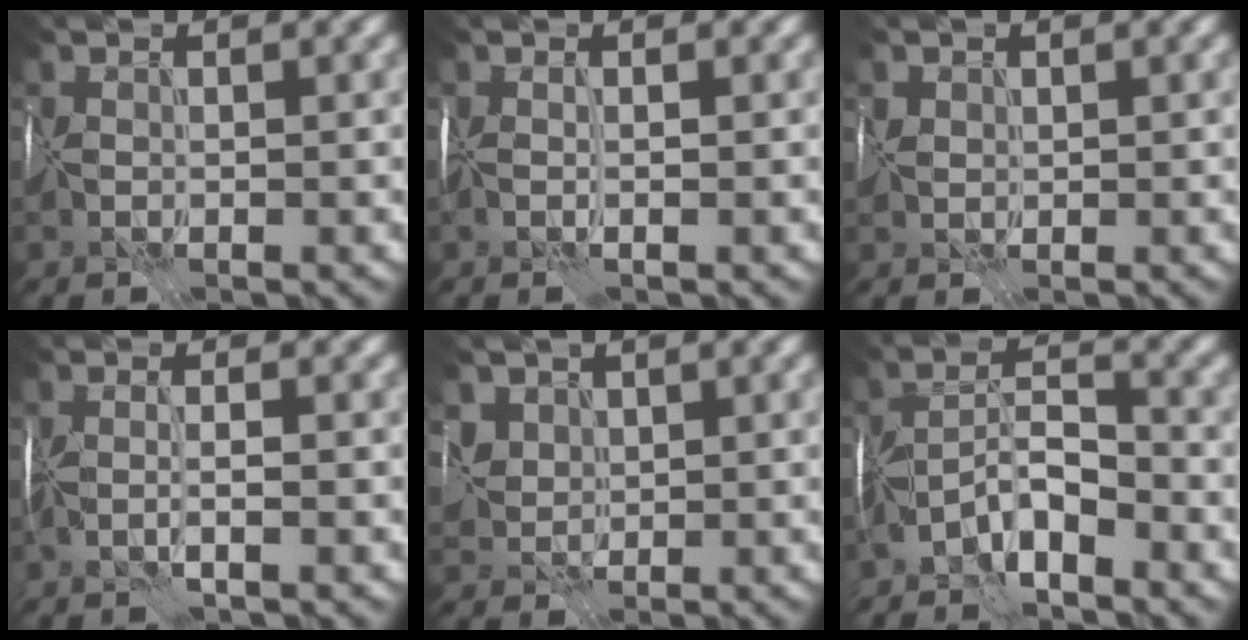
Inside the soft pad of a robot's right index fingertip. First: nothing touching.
{"total": 1.1, "force": [-0.1, -1.0, -0.5], "torque": [0.019, -0.004, -0.003]}
{"total": 0.8, "force": [0.5, 0.4, -0.4], "torque": [0.014, -0.002, 0.008]}
{"total": 1.3, "force": [-0.6, -1.1, 0.2], "torque": [0.009, -0.007, -0.014]}
{"total": 2.4, "force": [1.7, 1.7, 0.3], "torque": [-0.012, -0.001, 0.047]}
{"total": 3.3, "force": [-2.6, 0.5, 1.9], "torque": [-0.017, 0.007, -0.056]}